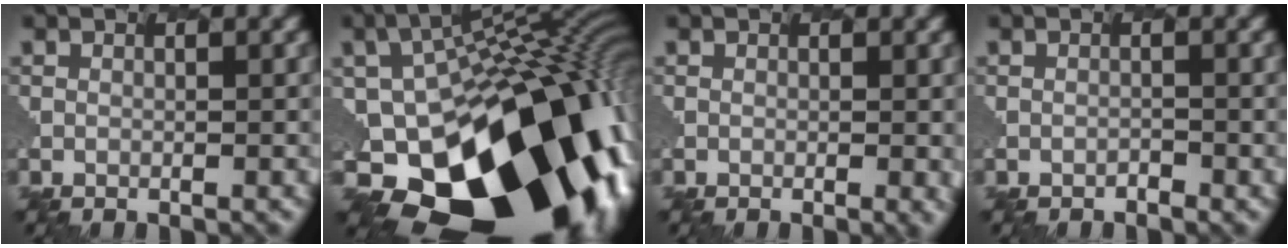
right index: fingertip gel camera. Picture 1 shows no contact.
{"total": 19.9, "force": [-7.6, 12.7, 13.3], "torque": [-0.243, -0.075, -0.098]}
{"total": 1.3, "force": [-0.2, 0.2, 1.3], "torque": [-0.025, -0.007, -0.002]}
{"total": 1.0, "force": [-0.1, -0.3, -0.9], "torque": [-0.003, -0.010, -0.006]}